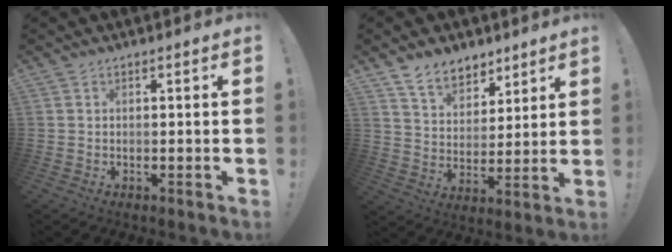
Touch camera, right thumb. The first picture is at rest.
{"total": 10.5, "force": [7.9, 6.1, 3.1], "torque": [-0.052, -0.056, 0.154]}